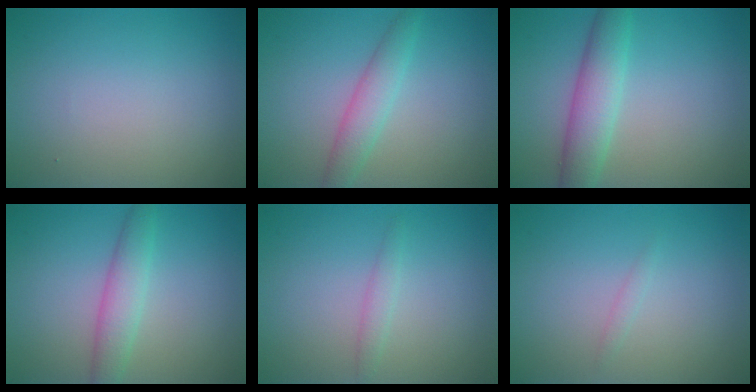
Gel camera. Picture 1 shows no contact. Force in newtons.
{"total": 2.7, "press": 2.7, "slide": 0.1}
{"total": 4.2, "press": 4.2, "slide": 0.2}
{"total": 2.9, "press": 2.9, "slide": 0.2}
{"total": 1.0, "press": 1.0, "slide": 0.1}
{"total": 0.5, "press": 0.5, "slide": 0.1}